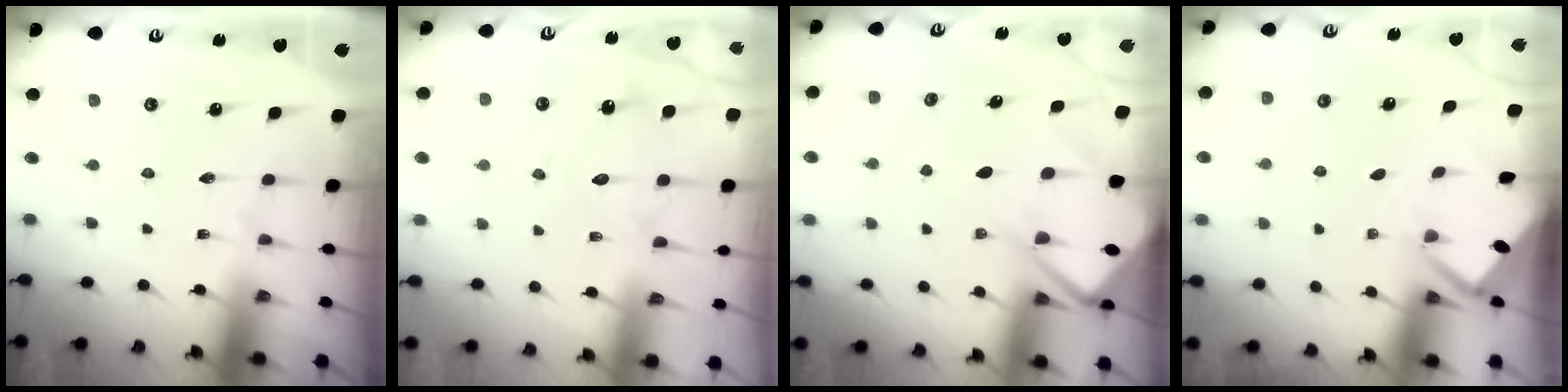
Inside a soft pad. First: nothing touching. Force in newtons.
{"total": 10.9, "press": 10.8, "slide": 0.9}
{"total": 9.0, "press": 9.0, "slide": 0.9}
{"total": 1.9, "press": 1.9, "slide": 0.1}